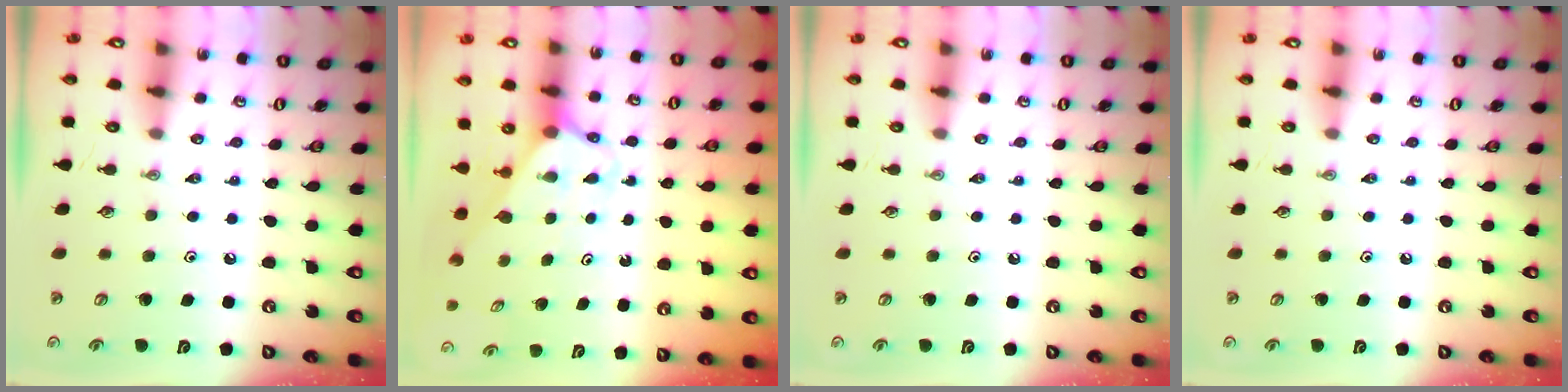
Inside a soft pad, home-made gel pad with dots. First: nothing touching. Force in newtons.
{"total": 2.6, "press": 2.6, "slide": 0.2}
{"total": 0.0}
{"total": 0.0}